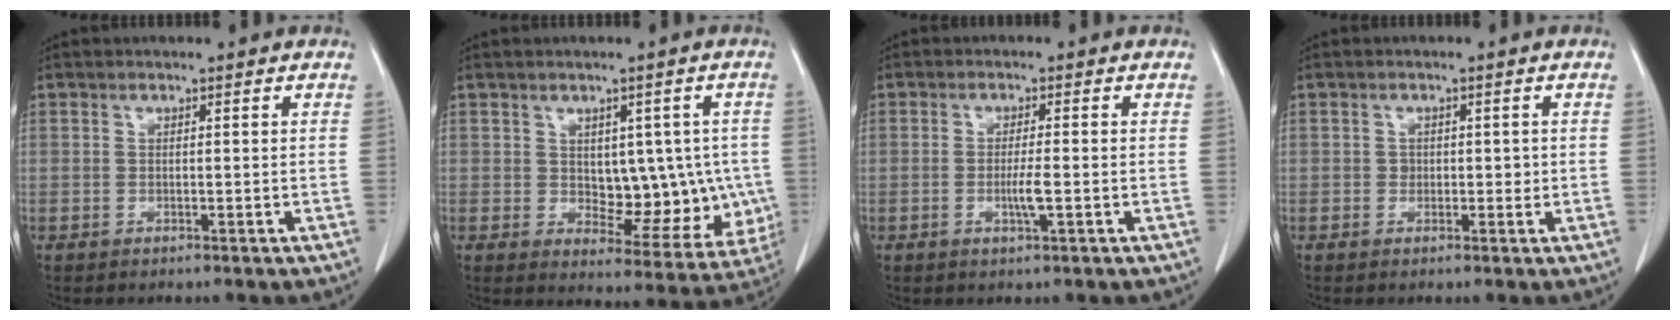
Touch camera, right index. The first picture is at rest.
{"total": 13.8, "force": [0.3, 8.6, 10.8], "torque": [-0.153, 0.016, 0.035]}
{"total": 3.5, "force": [-0.8, 0.6, 3.3], "torque": [-0.068, -0.003, -0.012]}
{"total": 2.9, "force": [0.0, 2.3, 1.8], "torque": [-0.035, 0.012, 0.007]}